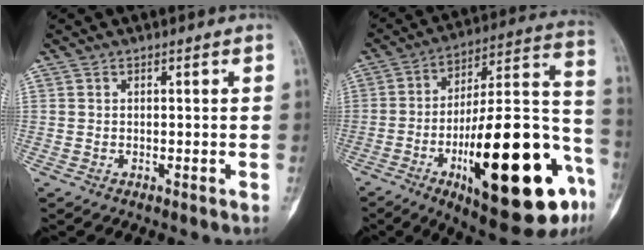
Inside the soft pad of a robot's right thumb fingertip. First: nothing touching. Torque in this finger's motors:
{"motor_torque": [2.99, 2.02, 2.42, -0.35, 0.67]}